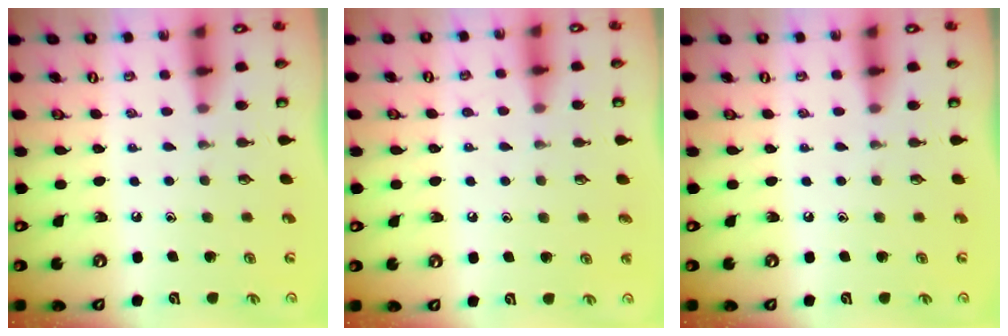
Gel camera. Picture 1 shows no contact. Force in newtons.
{"total": 4.7, "press": 4.7, "slide": 0.5}
{"total": 0.0}